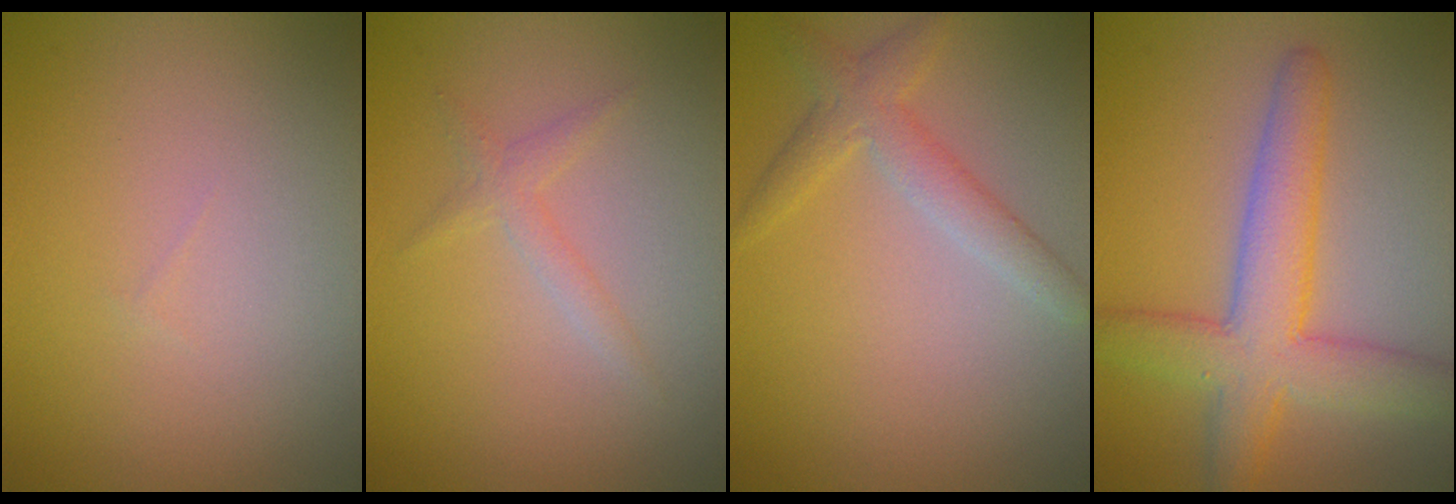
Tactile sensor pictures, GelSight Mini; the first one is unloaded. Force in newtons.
{"total": 1.3, "press": 1.3, "slide": 0.1}
{"total": 2.7, "press": 2.7, "slide": 0.1}
{"total": 6.2, "press": 6.2, "slide": 0.3}